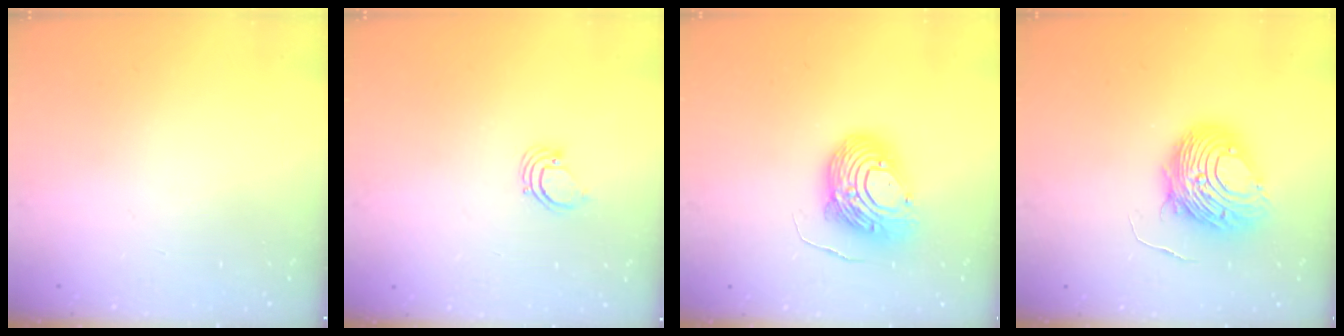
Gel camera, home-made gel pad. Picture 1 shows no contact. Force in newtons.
{"total": 2.2, "press": 2.2, "slide": 0.2}
{"total": 12.7, "press": 12.6, "slide": 1.6}
{"total": 11.0, "press": 11.0, "slide": 0.8}